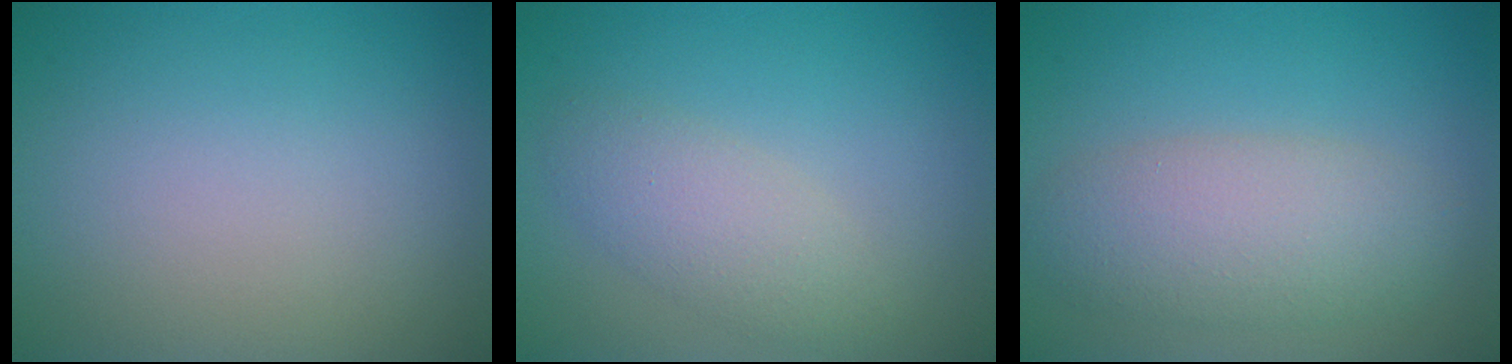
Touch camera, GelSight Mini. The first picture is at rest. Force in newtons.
{"total": 2.9, "press": 2.9, "slide": 0.0}
{"total": 5.0, "press": 5.0, "slide": 0.3}